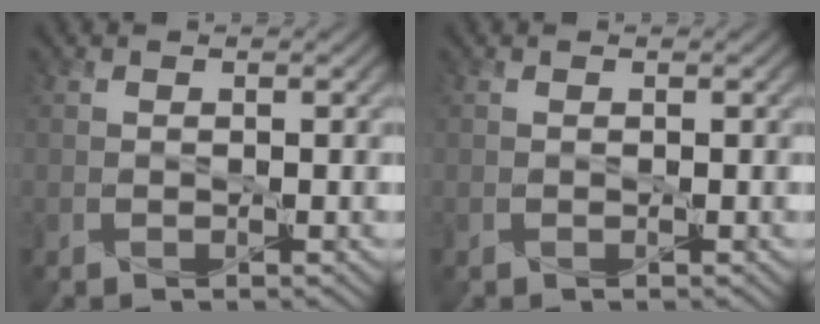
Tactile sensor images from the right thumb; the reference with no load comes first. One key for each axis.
{"total": 0.0}